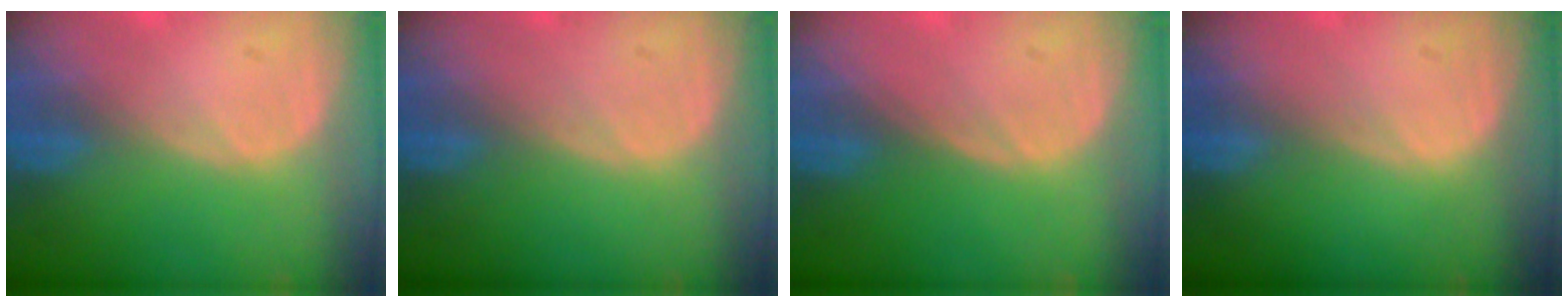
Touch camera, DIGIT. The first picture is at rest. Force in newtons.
{"total": 0.0}
{"total": 0.0}
{"total": 0.0}